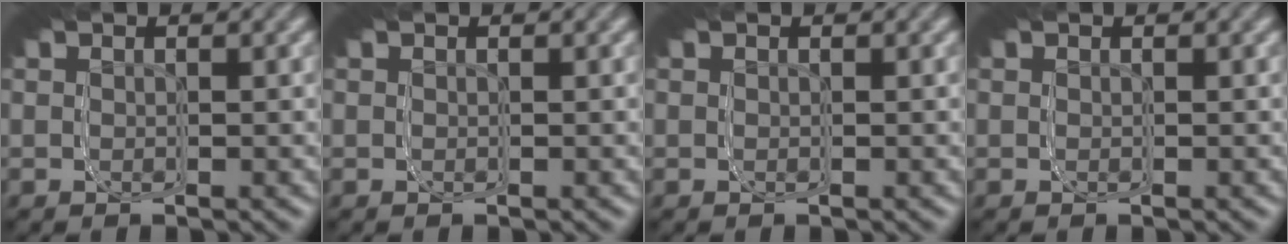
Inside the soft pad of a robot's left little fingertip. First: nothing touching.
{"total": 0.0}
{"total": 0.0}
{"total": 0.0}